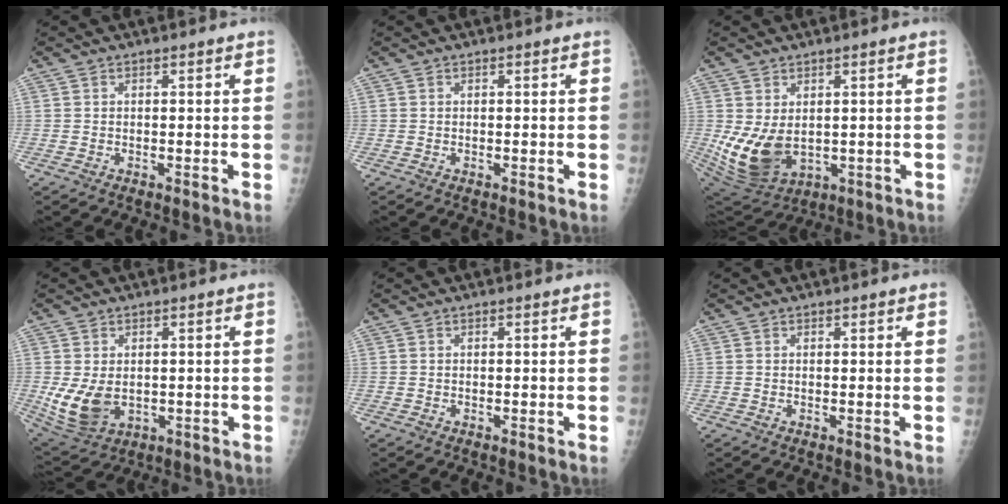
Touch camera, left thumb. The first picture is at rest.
{"total": 0.0}
{"total": 10.6, "force": [0.0, 7.2, 7.8], "torque": [-0.143, -0.017, 0.028]}
{"total": 8.4, "force": [-0.5, 5.9, 5.9], "torque": [-0.109, -0.012, 0.011]}
{"total": 0.0}
{"total": 0.8, "force": [0.5, 0.3, 0.5], "torque": [-0.003, -0.001, 0.004]}